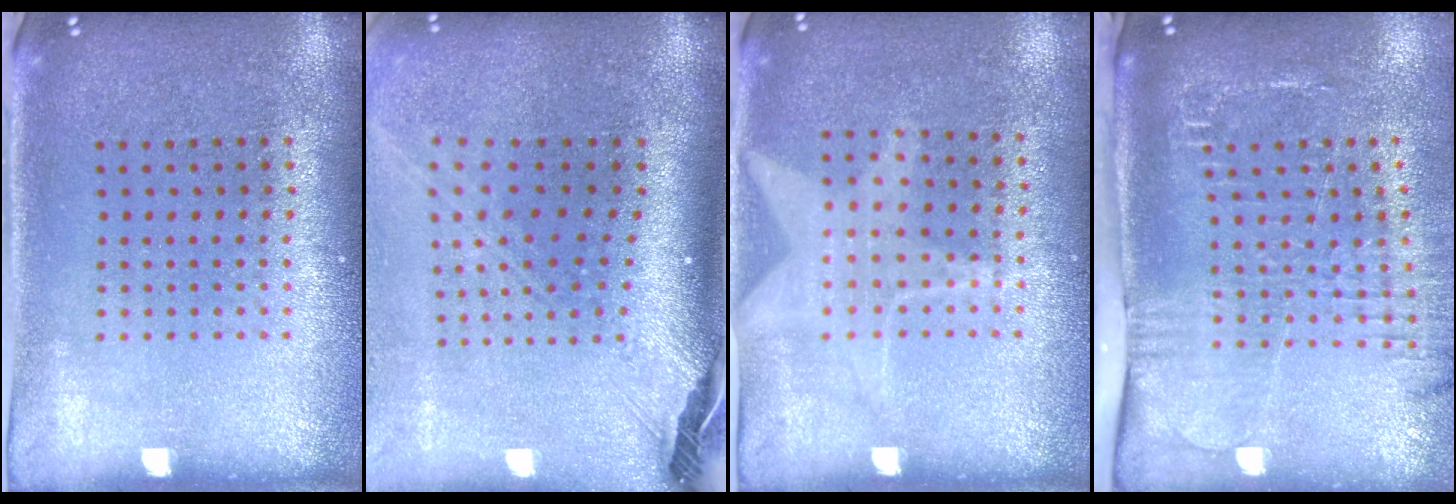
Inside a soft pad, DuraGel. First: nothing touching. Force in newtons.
{"total": 2.8, "press": 2.0, "slide": 2.0}
{"total": 1.2, "press": 1.2, "slide": 0.2}
{"total": 2.6, "press": 2.1, "slide": 1.6}